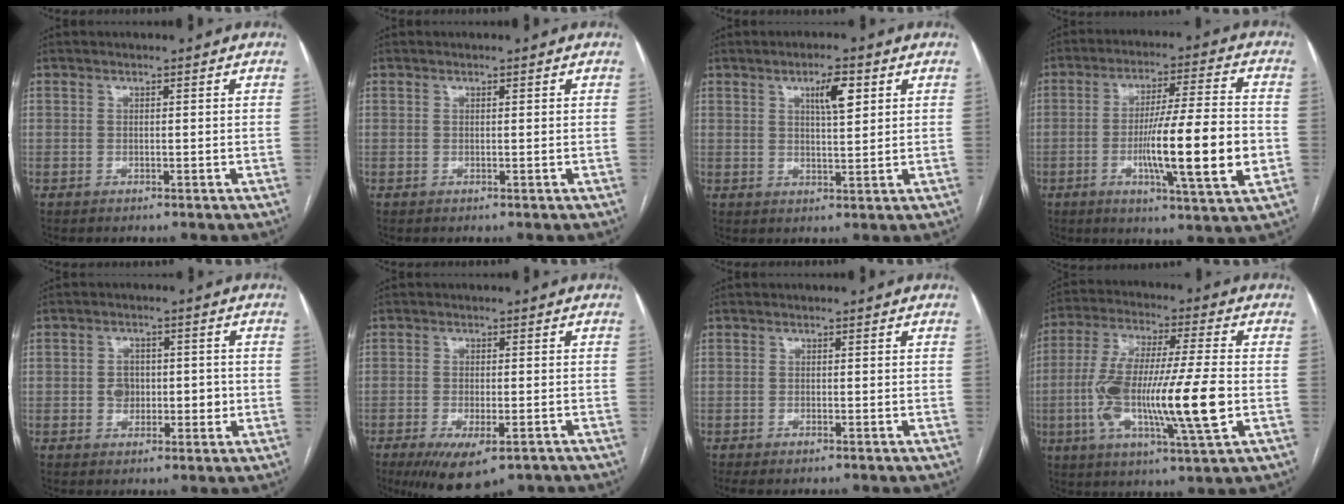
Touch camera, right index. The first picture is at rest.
{"total": 0.0}
{"total": 5.0, "force": [2.2, 1.1, 4.3], "torque": [-0.073, 0.003, 0.038]}
{"total": 15.4, "force": [-3.1, 0.5, 15.1], "torque": [-0.245, -0.007, -0.050]}
{"total": 4.6, "force": [-0.3, 3.4, 3.1], "torque": [-0.035, 0.016, 0.002]}
{"total": 9.5, "force": [-6.1, 3.2, 6.5], "torque": [-0.101, -0.017, -0.091]}
{"total": 1.2, "force": [-0.8, 0.2, 0.9], "torque": [-0.015, -0.002, -0.010]}
{"total": 18.4, "force": [-3.1, 1.7, 18.1], "torque": [-0.347, -0.008, -0.055]}